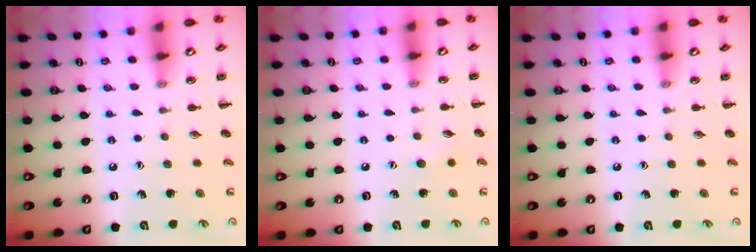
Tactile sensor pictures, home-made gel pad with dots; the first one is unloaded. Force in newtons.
{"total": 3.6, "press": 3.4, "slide": 1.0}
{"total": 0.0}